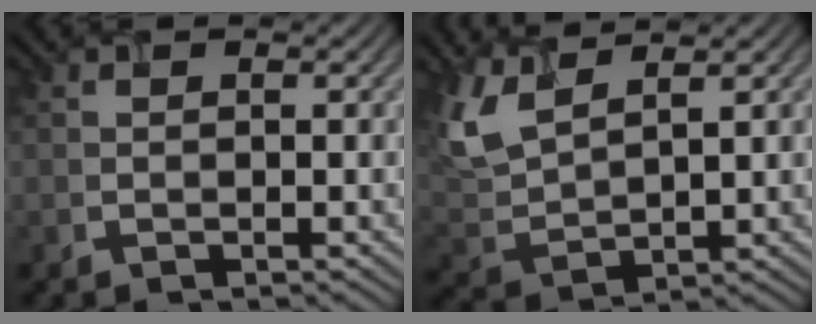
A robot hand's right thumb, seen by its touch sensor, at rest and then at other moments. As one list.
[{"total": 7.0, "force": [4.6, 2.5, 4.7], "torque": [-0.132, 0.007, 0.097]}]